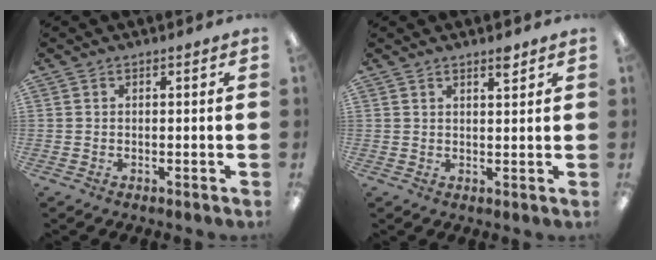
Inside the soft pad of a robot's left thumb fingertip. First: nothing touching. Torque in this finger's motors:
{"motor_torque": [0.06, 0.11, -0.11, -0.28, -0.01]}